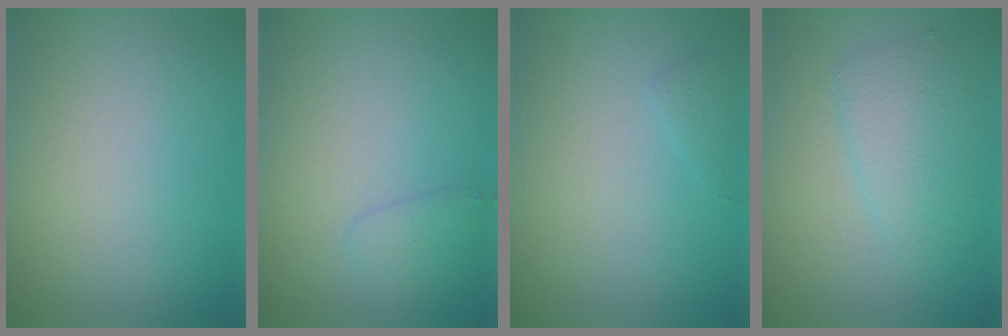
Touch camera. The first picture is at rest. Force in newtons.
{"total": 1.4, "press": 1.4, "slide": 0.1}
{"total": 0.8, "press": 0.8, "slide": 0.0}
{"total": 2.7, "press": 2.7, "slide": 0.0}